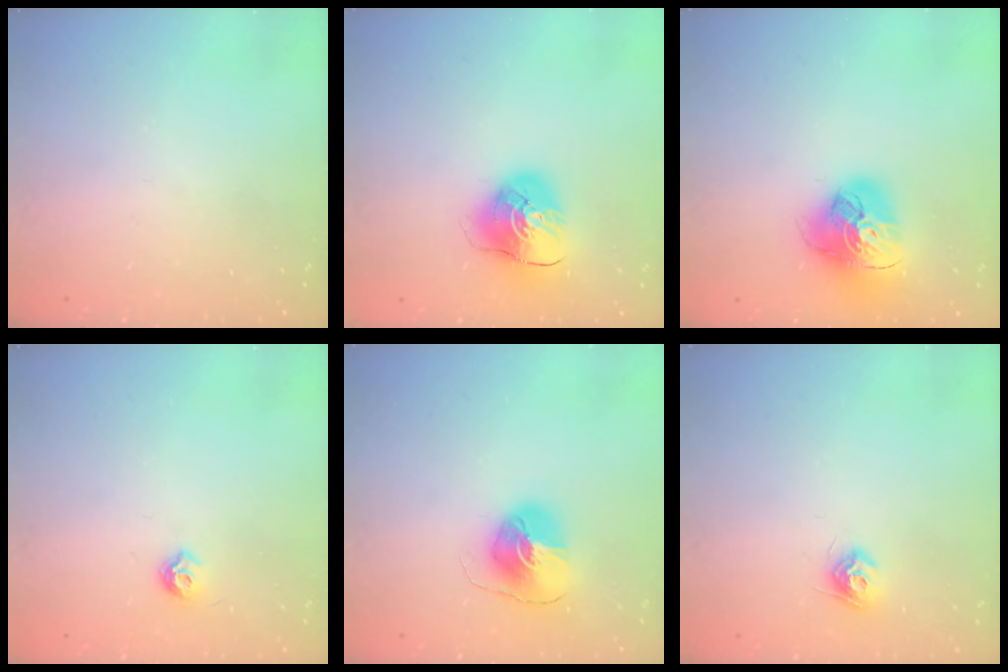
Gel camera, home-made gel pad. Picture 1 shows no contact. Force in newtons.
{"total": 9.1, "press": 9.0, "slide": 1.2}
{"total": 16.7, "press": 16.6, "slide": 1.8}
{"total": 6.1, "press": 6.0, "slide": 0.9}
{"total": 8.3, "press": 8.2, "slide": 0.9}
{"total": 8.1, "press": 8.1, "slide": 0.2}